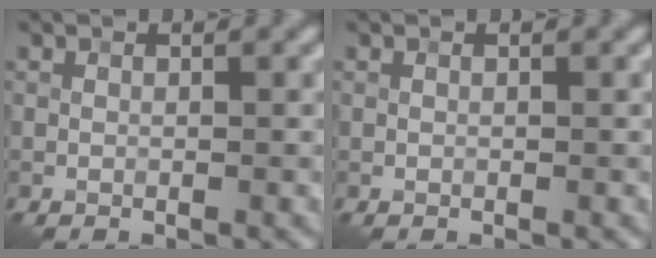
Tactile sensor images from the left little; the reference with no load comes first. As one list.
[{"total": 0.0}]